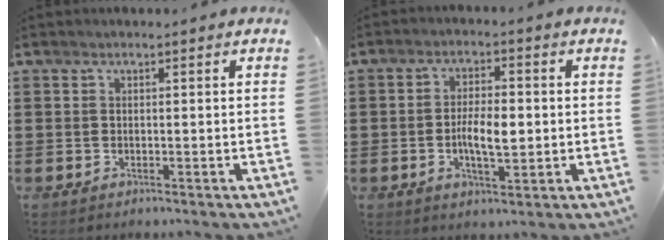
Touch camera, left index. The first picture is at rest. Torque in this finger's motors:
{"motor_torque": [0.71, 0.07, 0.43, 0.08]}